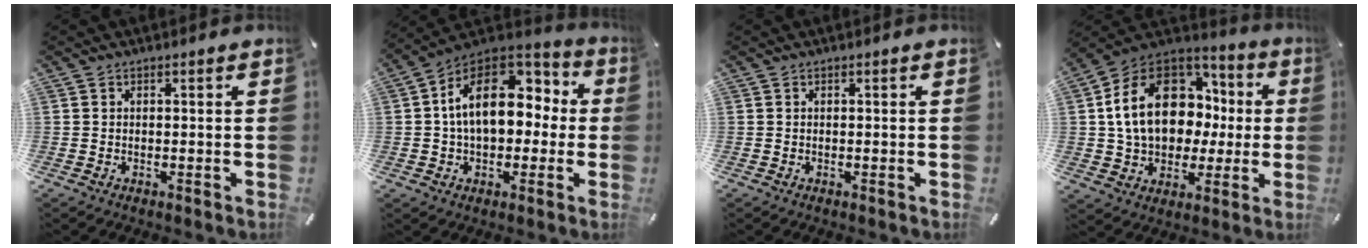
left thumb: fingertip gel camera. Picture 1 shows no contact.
{"total": 17.6, "force": [2.7, 12.0, 12.6], "torque": [-0.215, 0.001, 0.046]}
{"total": 0.0}
{"total": 20.7, "force": [2.6, 15.7, 13.3], "torque": [-0.271, 0.001, 0.048]}